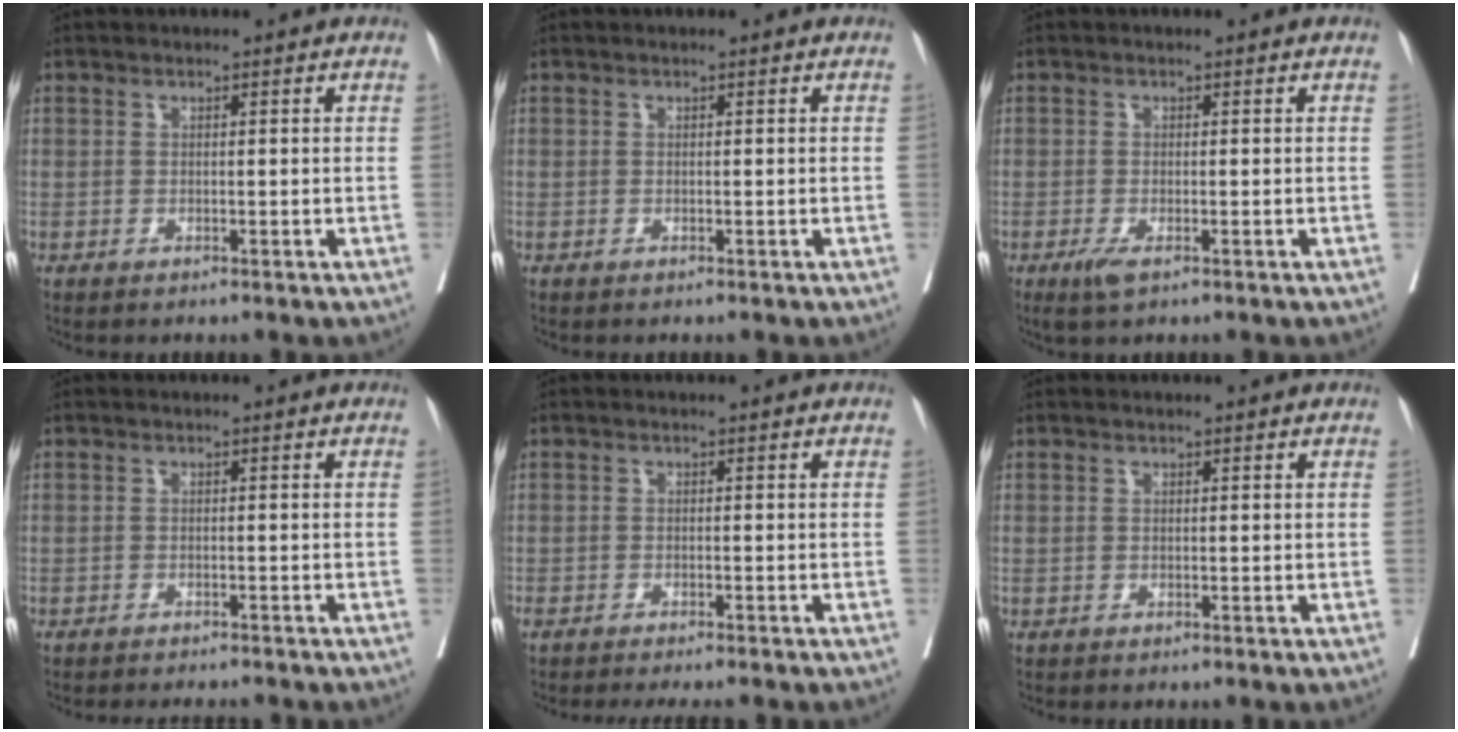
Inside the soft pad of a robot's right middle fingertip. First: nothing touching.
{"total": 0.0}
{"total": 2.2, "force": [-1.2, 0.5, 1.8], "torque": [-0.035, -0.005, -0.022]}
{"total": 6.1, "force": [-5.8, 0.9, 2.0], "torque": [-0.021, -0.006, -0.071]}
{"total": 8.3, "force": [-7.4, 1.0, 3.6], "torque": [-0.039, -0.012, -0.097]}
{"total": 0.0}